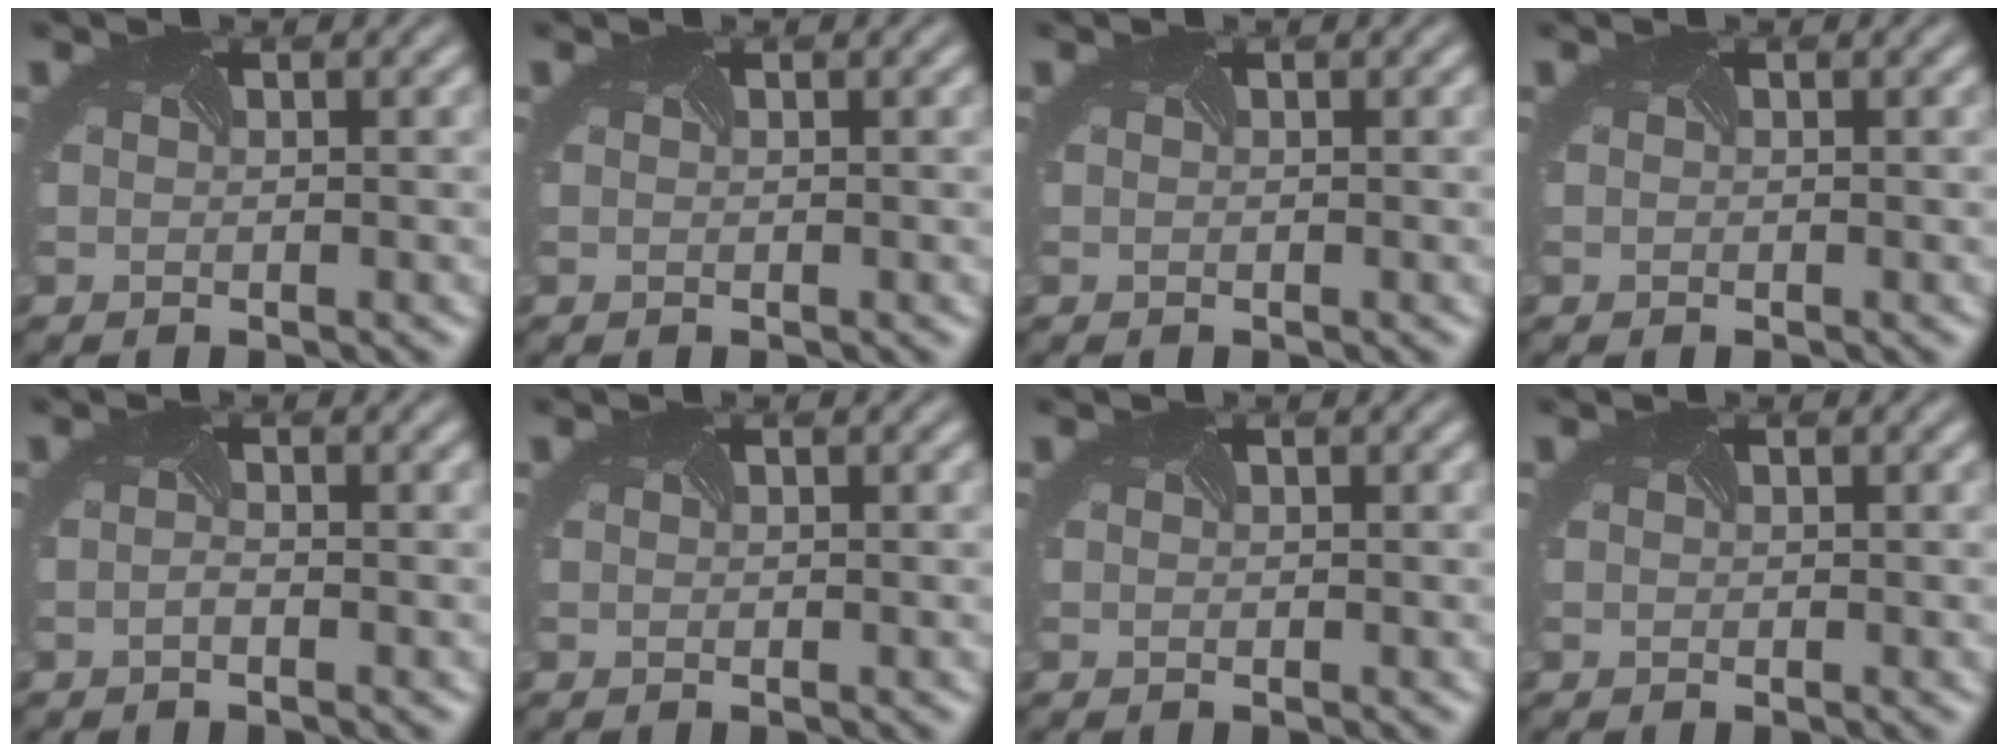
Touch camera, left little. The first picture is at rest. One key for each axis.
{"total": 0.0}
{"total": 0.0}
{"total": 0.0}
{"total": 1.0, "fx": -1.0, "fy": -0.4, "fz": -0.1, "tx": -0.006, "ty": -0.007, "tz": -0.014}
{"total": 0.0}
{"total": 0.0}
{"total": 0.0}